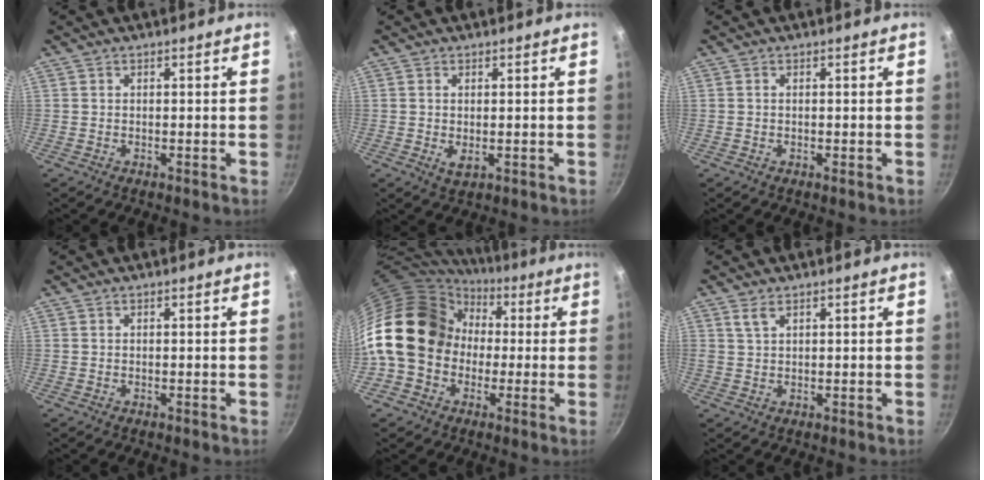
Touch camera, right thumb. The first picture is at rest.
{"total": 2.2, "force": [-0.2, 1.2, 1.9], "torque": [-0.035, -0.008, 0.002]}
{"total": 0.0}
{"total": 0.0}
{"total": 19.8, "force": [0.5, 16.3, 11.3], "torque": [-0.182, 0.055, 0.003]}
{"total": 2.2, "force": [1.3, 1.1, 1.4], "torque": [-0.026, -0.005, 0.028]}